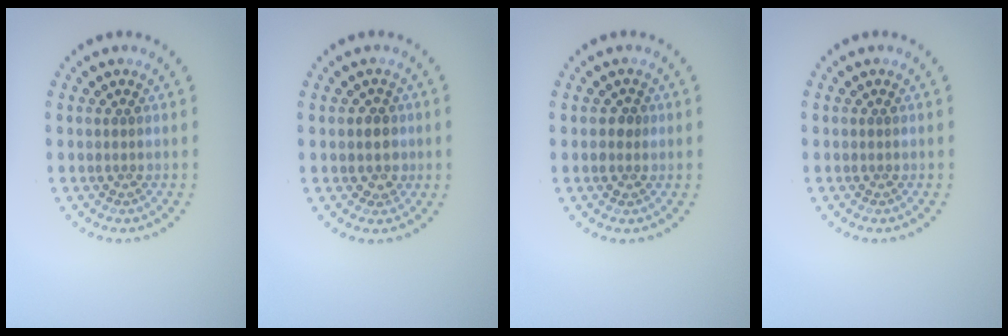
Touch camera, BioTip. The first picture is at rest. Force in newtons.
{"total": 2.0, "press": 1.8, "slide": 0.8}
{"total": 1.1, "press": 1.1, "slide": 0.3}
{"total": 0.0}